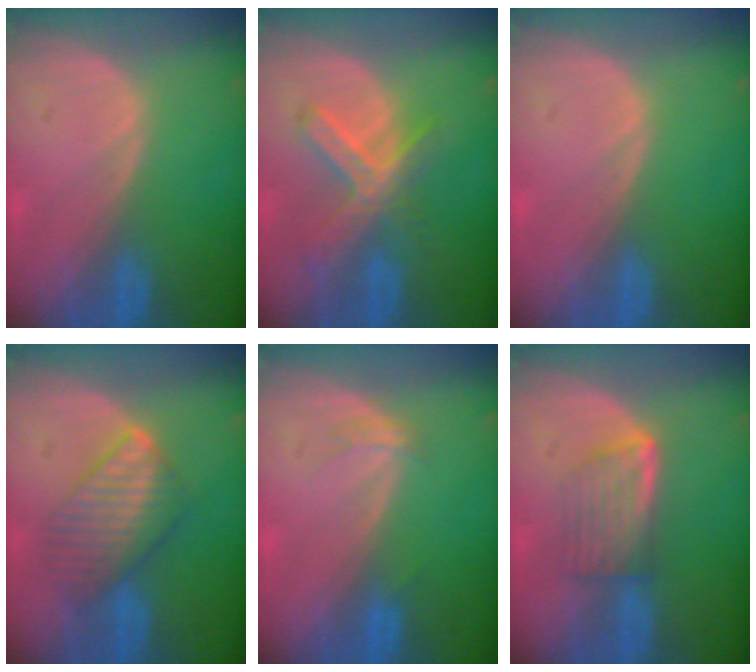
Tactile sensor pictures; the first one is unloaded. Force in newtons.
{"total": 7.0, "press": 6.1, "slide": 3.6}
{"total": 0.0}
{"total": 6.8, "press": 6.8, "slide": 0.2}
{"total": 1.5, "press": 1.4, "slide": 0.3}
{"total": 5.7, "press": 5.3, "slide": 2.2}